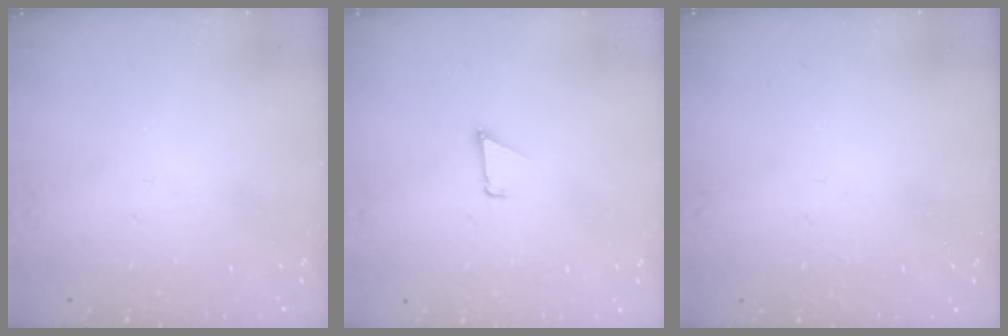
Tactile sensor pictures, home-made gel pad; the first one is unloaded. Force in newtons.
{"total": 0.7, "press": 0.7, "slide": 0.1}
{"total": 1.5, "press": 1.5, "slide": 0.1}